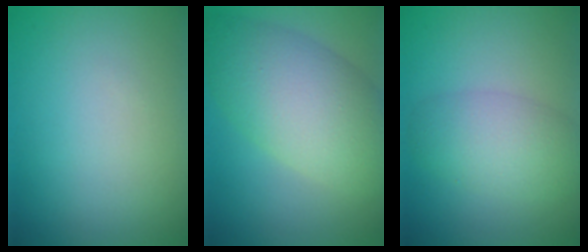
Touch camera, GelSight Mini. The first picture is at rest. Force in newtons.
{"total": 9.0, "press": 9.0, "slide": 0.3}
{"total": 4.3, "press": 4.3, "slide": 0.1}